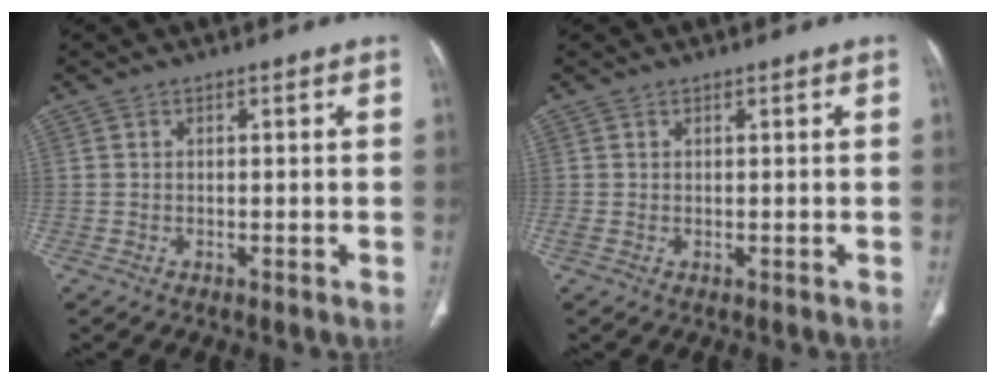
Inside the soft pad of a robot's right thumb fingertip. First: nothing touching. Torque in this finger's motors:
{"motor_torque": [2.66, 2.35, 0.39, -1.15, 0.12]}